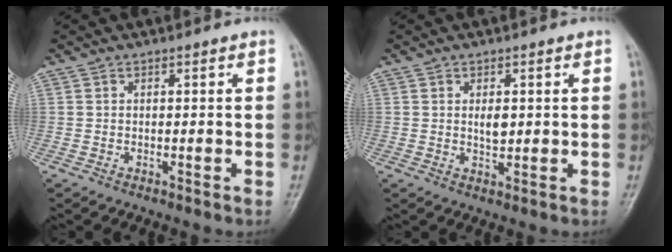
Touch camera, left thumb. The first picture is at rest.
{"total": 2.9, "force": [0.6, 1.5, 2.4], "torque": [-0.034, -0.006, 0.011]}